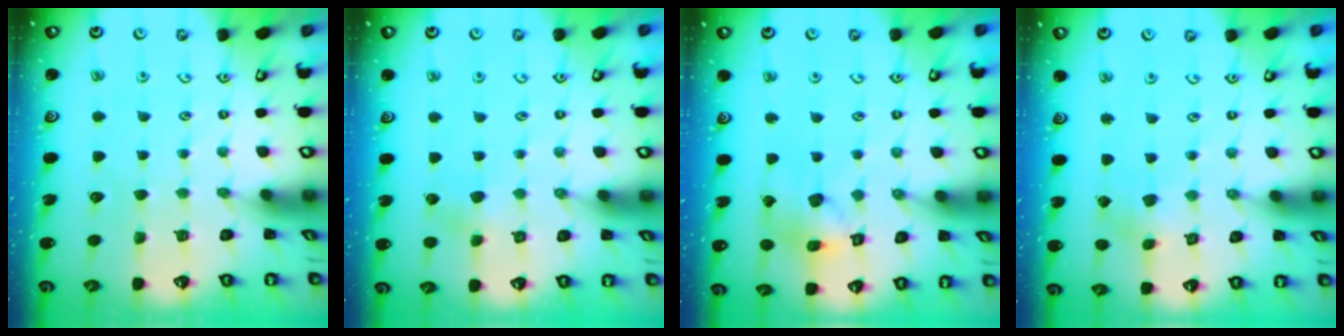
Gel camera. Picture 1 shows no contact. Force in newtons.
{"total": 2.2, "press": 2.2, "slide": 0.3}
{"total": 12.7, "press": 12.5, "slide": 1.8}
{"total": 2.0, "press": 2.0, "slide": 0.1}